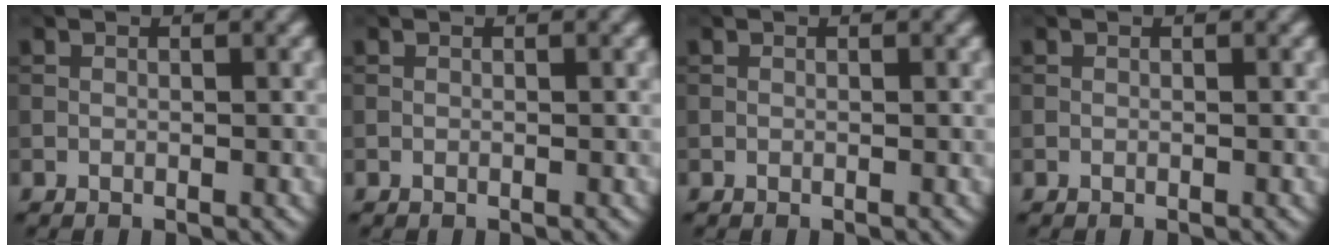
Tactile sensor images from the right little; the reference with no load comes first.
{"total": 0.0}
{"total": 0.0}
{"total": 0.0}